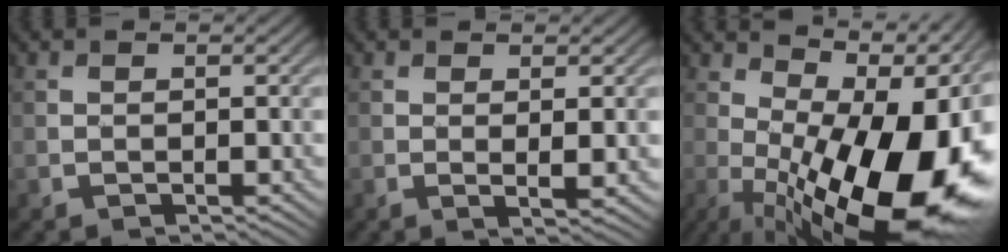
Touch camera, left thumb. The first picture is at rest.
{"total": 2.0, "force": [0.5, 0.2, 1.9], "torque": [-0.034, -0.001, 0.011]}
{"total": 19.5, "force": [-1.3, 9.0, 17.2], "torque": [-0.225, -0.008, -0.008]}